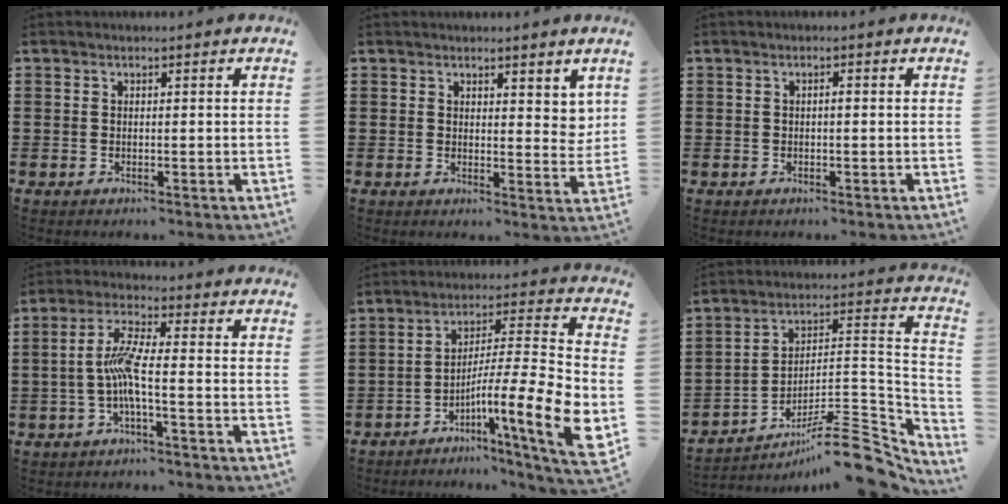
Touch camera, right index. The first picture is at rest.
{"total": 2.9, "force": [2.1, 1.7, 1.2], "torque": [-0.014, 0.002, 0.036]}
{"total": 0.7, "force": [-0.2, 0.1, 0.6], "torque": [-0.013, -0.004, -0.003]}
{"total": 6.2, "force": [-1.7, 0.7, 6.0], "torque": [-0.136, -0.008, -0.042]}
{"total": 13.7, "force": [-6.0, 1.6, 12.2], "torque": [-0.194, -0.013, -0.112]}
{"total": 11.9, "force": [-8.7, 3.0, 7.6], "torque": [-0.096, 0.032, -0.161]}